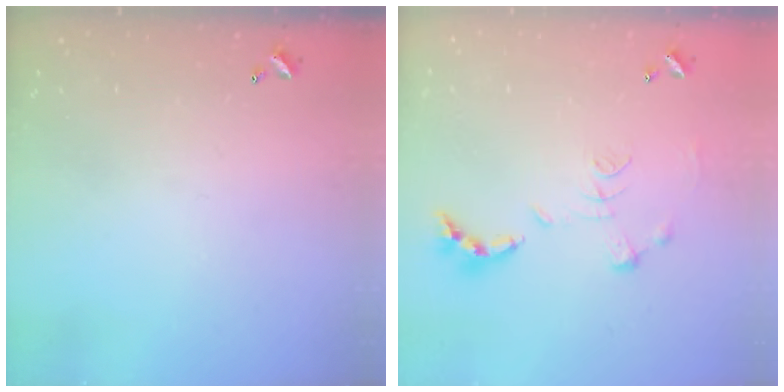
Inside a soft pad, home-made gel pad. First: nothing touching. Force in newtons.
{"total": 1.1, "press": 1.0, "slide": 0.4}